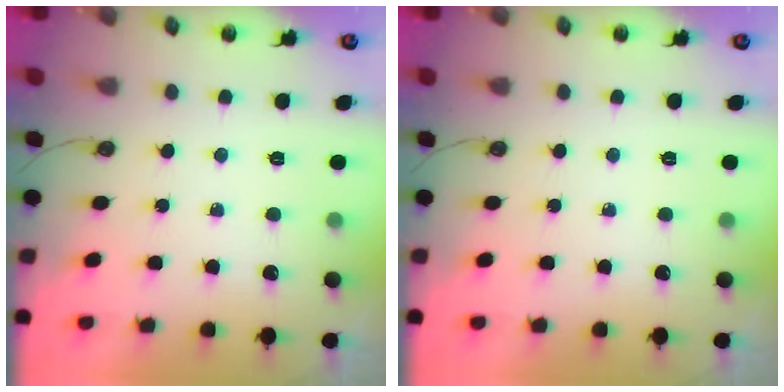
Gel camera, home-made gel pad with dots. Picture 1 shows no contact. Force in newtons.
{"total": 0.0}